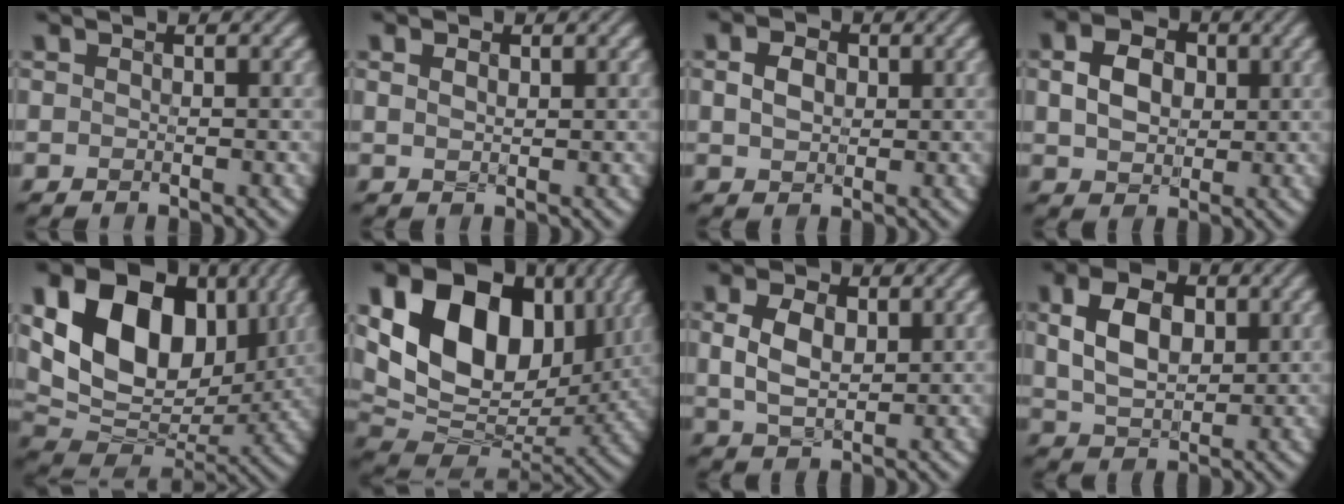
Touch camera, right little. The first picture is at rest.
{"total": 0.7, "force": [0.2, 0.5, 0.5], "torque": [-0.016, -0.002, 0.016]}
{"total": 2.1, "force": [-0.1, 1.7, 1.3], "torque": [-0.036, 0.000, 0.005]}
{"total": 4.1, "force": [0.2, 3.2, 2.6], "torque": [-0.062, 0.003, 0.007]}
{"total": 14.5, "force": [3.7, 10.1, 9.7], "torque": [-0.188, 0.014, 0.076]}
{"total": 16.0, "force": [4.7, 10.9, 10.7], "torque": [-0.210, 0.022, 0.090]}
{"total": 3.5, "force": [0.2, 2.3, 2.7], "torque": [-0.068, -0.003, 0.014]}
{"total": 5.7, "force": [0.8, 3.7, 4.3], "torque": [-0.094, 0.004, 0.020]}